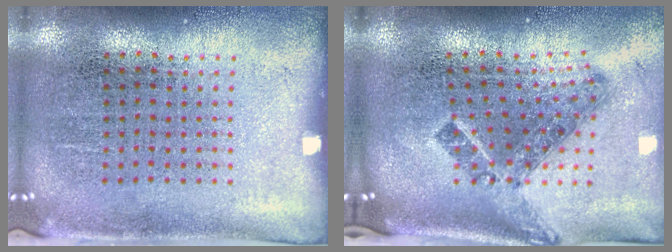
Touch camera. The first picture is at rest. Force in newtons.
{"total": 1.5, "press": 1.1, "slide": 1.1}